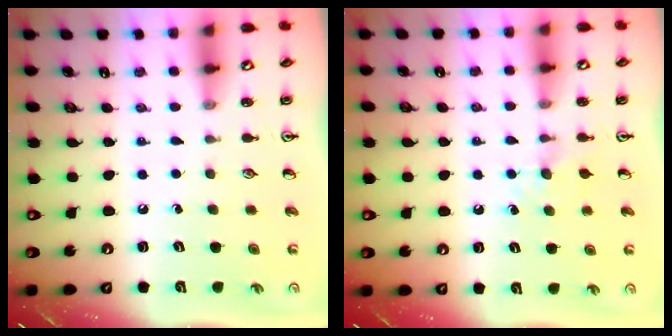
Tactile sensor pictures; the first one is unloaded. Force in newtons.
{"total": 4.5, "press": 4.5, "slide": 0.5}